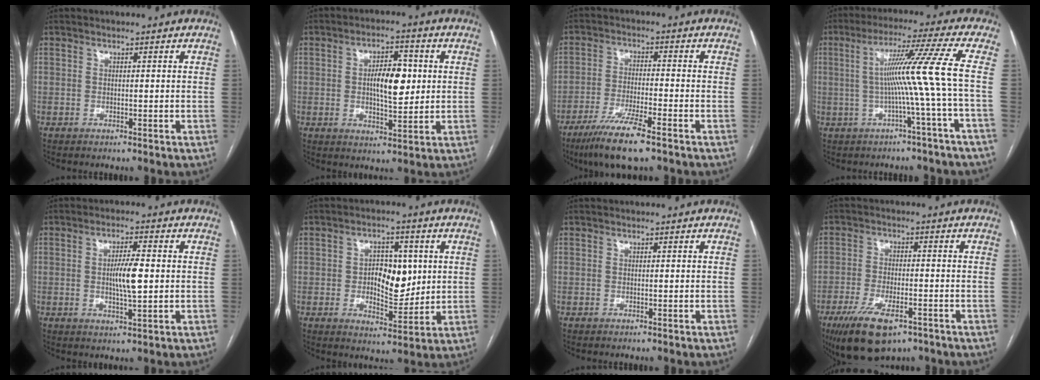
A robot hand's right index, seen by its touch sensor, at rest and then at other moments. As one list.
[{"total": 7.6, "force": [0.8, 2.9, 7.0], "torque": [-0.117, 0.010, 0.015]}, {"total": 9.3, "force": [-6.3, 0.7, 6.9], "torque": [-0.130, -0.025, -0.111]}, {"total": 9.6, "force": [-0.8, -3.0, 9.1], "torque": [-0.153, 0.020, -0.005]}, {"total": 5.6, "force": [0.0, 0.8, 5.6], "torque": [-0.099, 0.001, 0.000]}, {"total": 7.9, "force": [0.9, 4.3, 6.6], "torque": [-0.097, 0.009, 0.023]}, {"total": 0.0}, {"total": 10.9, "force": [-6.8, 4.0, 7.6], "torque": [-0.139, -0.015, -0.109]}]